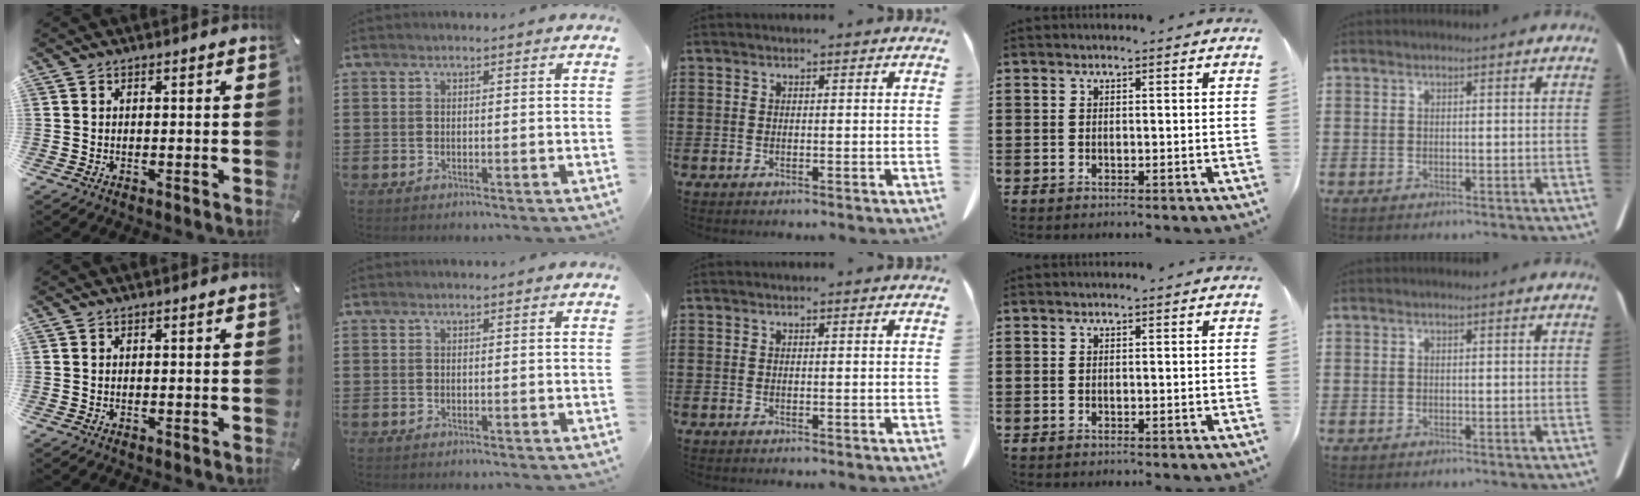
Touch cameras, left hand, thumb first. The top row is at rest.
{}